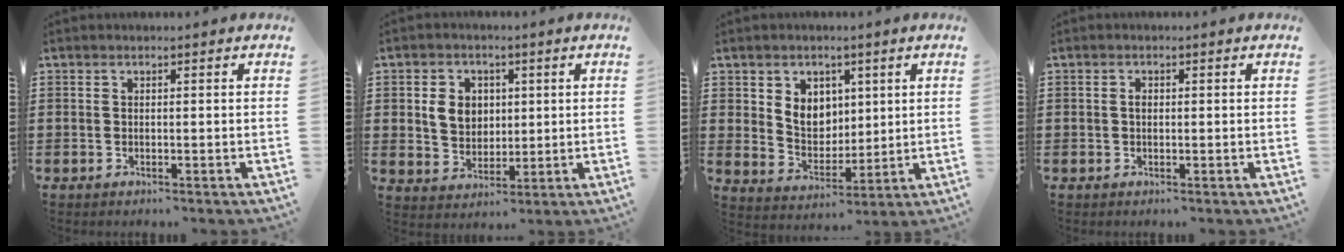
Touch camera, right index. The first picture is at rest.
{"total": 5.6, "force": [1.0, 4.7, 2.8], "torque": [-0.064, 0.012, 0.016]}
{"total": 5.7, "force": [2.0, 4.8, 2.2], "torque": [-0.049, 0.007, 0.034]}
{"total": 1.0, "force": [0.0, 0.6, 0.9], "torque": [-0.018, 0.001, 0.000]}